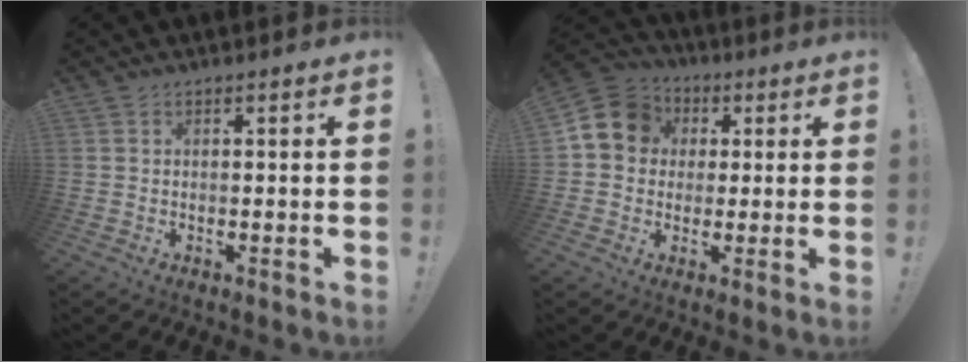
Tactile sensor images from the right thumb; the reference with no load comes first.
{"total": 11.1, "force": [2.4, 9.7, 4.7], "torque": [-0.079, 0.006, 0.051]}